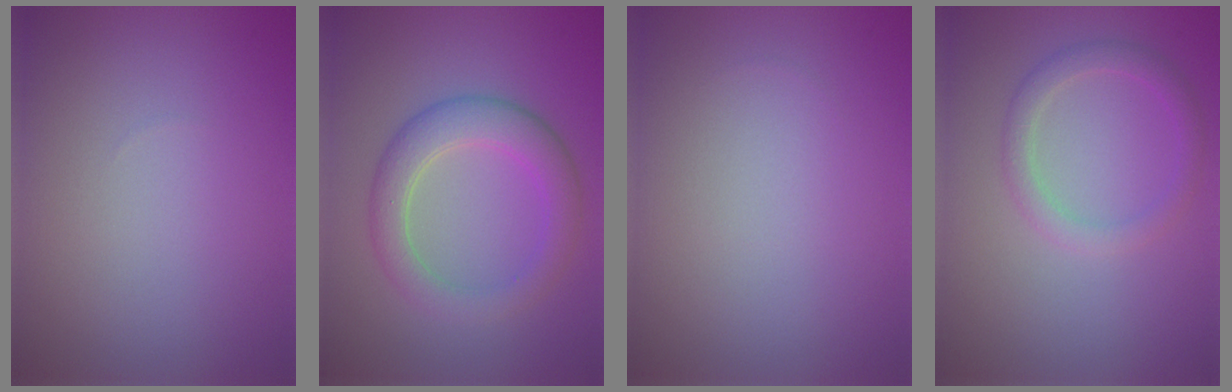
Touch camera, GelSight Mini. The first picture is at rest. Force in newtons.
{"total": 4.5, "press": 4.4, "slide": 0.4}
{"total": 0.0}
{"total": 2.2, "press": 2.1, "slide": 0.2}